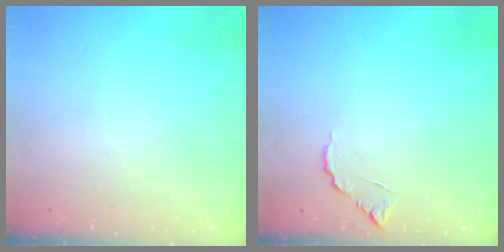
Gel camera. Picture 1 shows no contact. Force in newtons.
{"total": 6.5, "press": 6.5, "slide": 0.5}